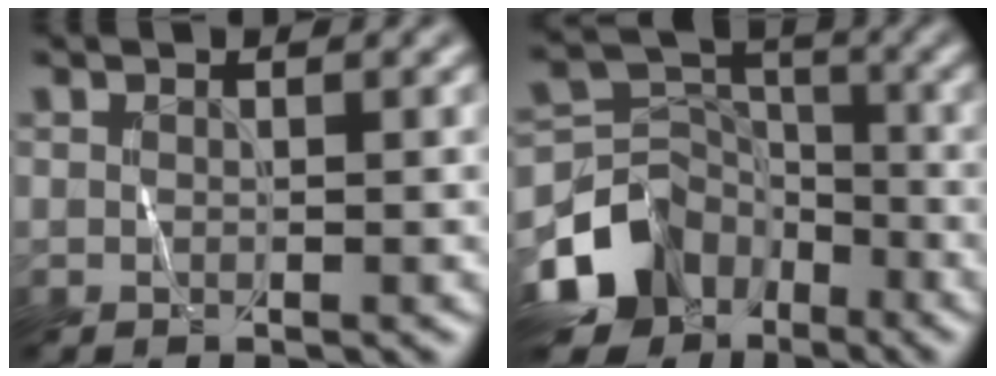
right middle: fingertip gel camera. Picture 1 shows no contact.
{"total": 10.6, "force": [-6.3, 7.5, 4.1], "torque": [-0.078, 0.007, -0.119]}